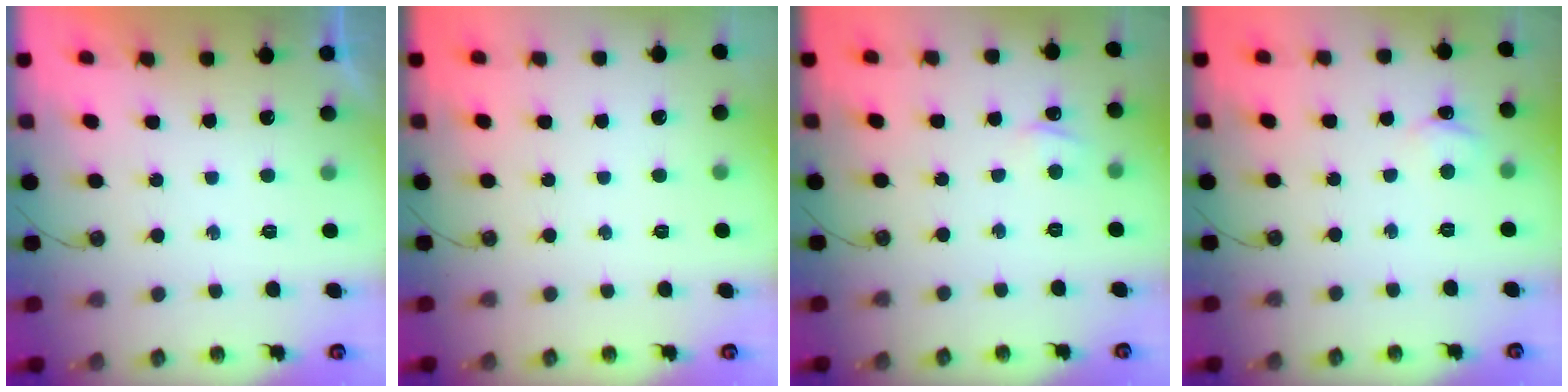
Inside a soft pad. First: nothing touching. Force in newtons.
{"total": 0.0}
{"total": 2.3, "press": 2.2, "slide": 0.3}
{"total": 3.6, "press": 3.5, "slide": 0.5}